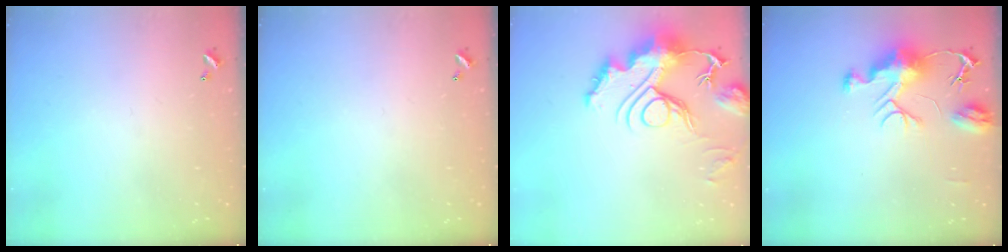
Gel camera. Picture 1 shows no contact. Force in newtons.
{"total": 0.0}
{"total": 15.8, "press": 15.7, "slide": 1.8}
{"total": 10.2, "press": 10.1, "slide": 1.0}